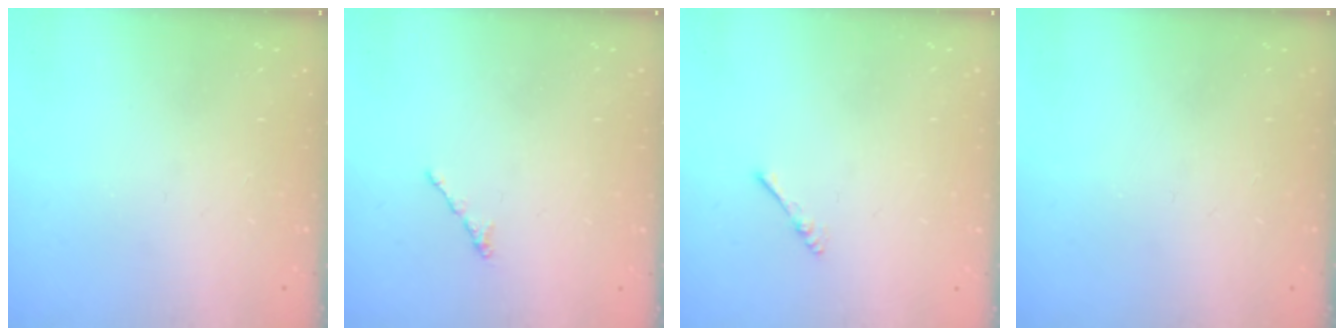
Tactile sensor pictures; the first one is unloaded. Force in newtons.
{"total": 0.5, "press": 0.4, "slide": 0.3}
{"total": 2.2, "press": 2.2, "slide": 0.4}
{"total": 0.0}